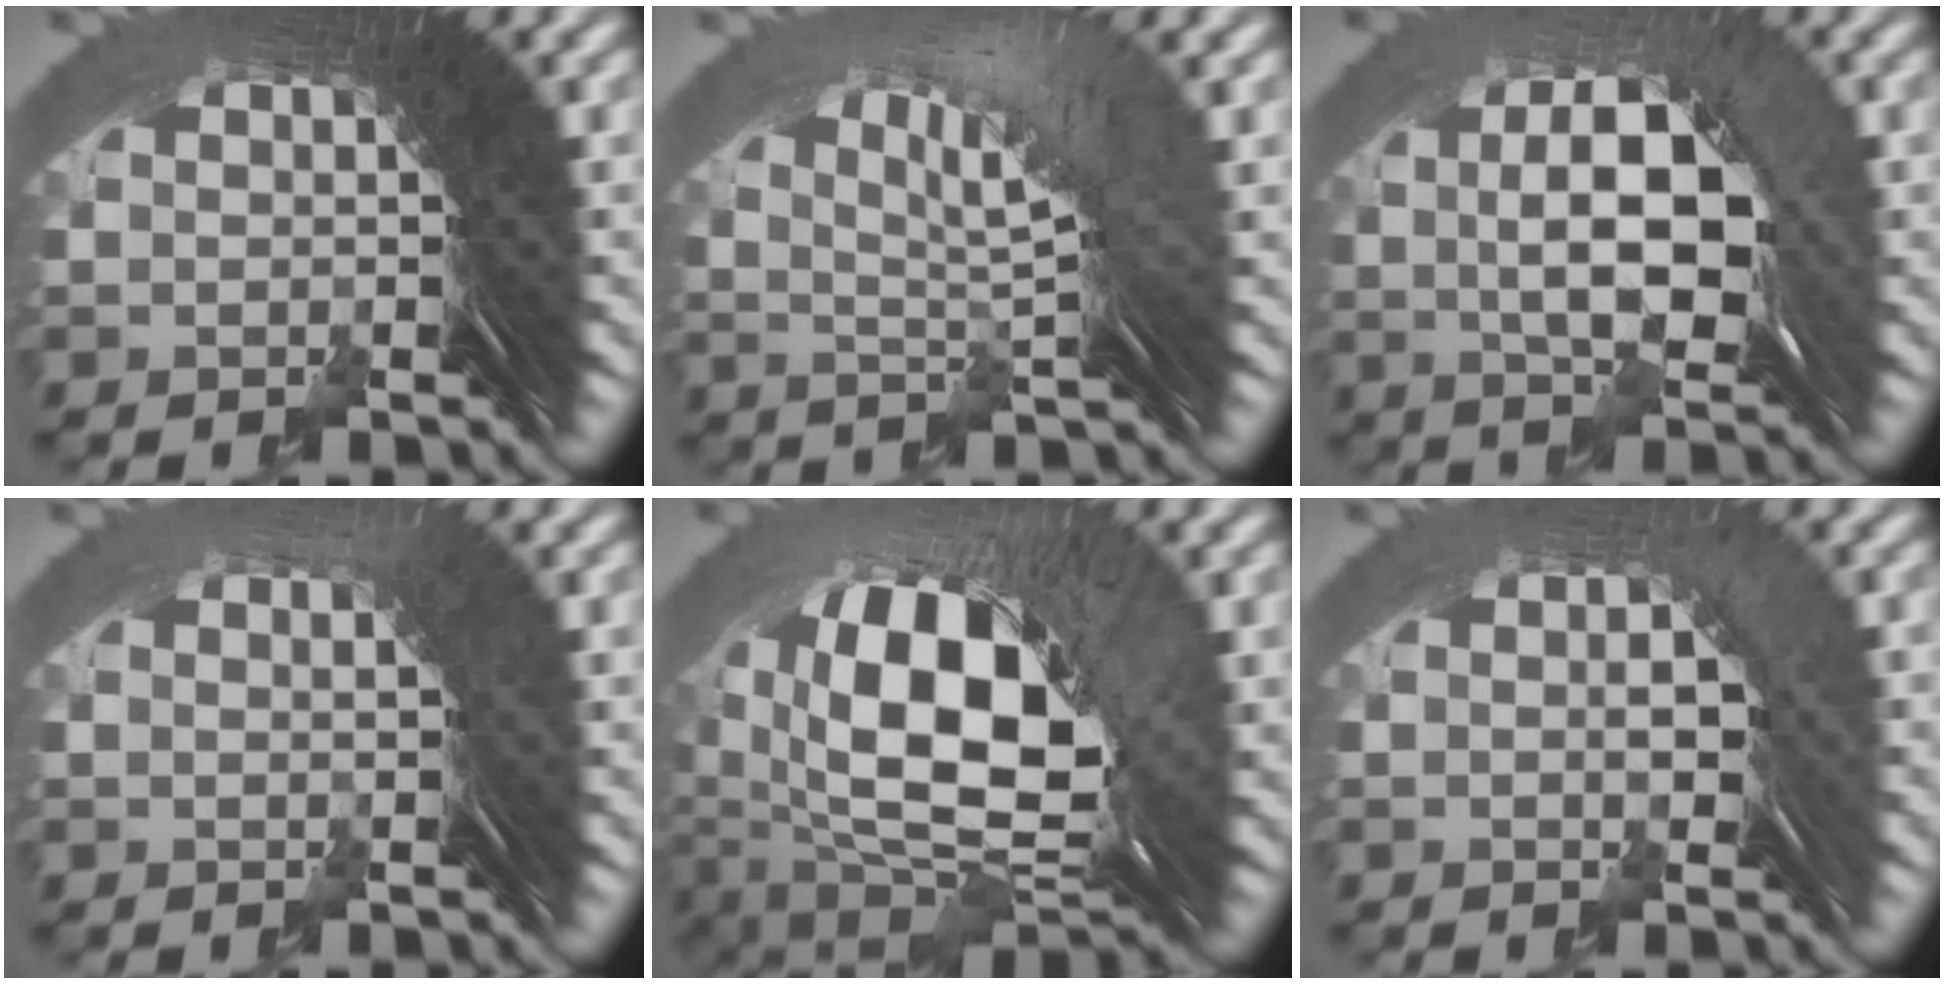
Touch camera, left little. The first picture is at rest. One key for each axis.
{"total": 4.5, "fx": 2.1, "fy": 0.2, "fz": 3.9, "tx": -0.056, "ty": 0.012, "tz": 0.034}
{"total": 7.1, "fx": 1.2, "fy": 3.0, "fz": 6.3, "tx": -0.101, "ty": 0.002, "tz": 0.025}
{"total": 0.9, "fx": 0.0, "fy": -0.8, "fz": 0.4, "tx": -0.004, "ty": 0.012, "tz": -0.002}
{"total": 12.4, "fx": -0.9, "fy": 7.7, "fz": 9.7, "tx": -0.180, "ty": -0.040, "tz": 0.010}
{"total": 1.3, "fx": 0.1, "fy": 0.3, "fz": 1.3, "tx": -0.026, "ty": 0.004, "tz": 0.006}